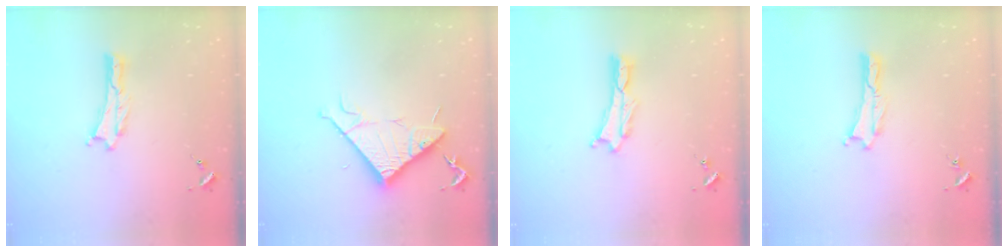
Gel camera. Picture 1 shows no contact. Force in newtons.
{"total": 8.3, "press": 8.3, "slide": 0.6}
{"total": 0.0}
{"total": 0.0}